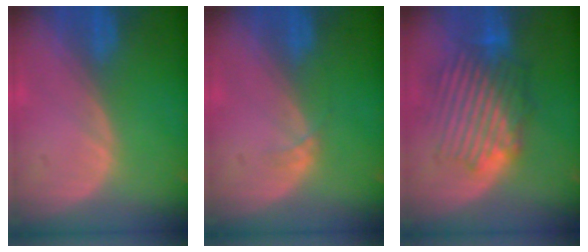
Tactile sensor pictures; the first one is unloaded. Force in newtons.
{"total": 0.9, "press": 0.9, "slide": 0.1}
{"total": 8.9, "press": 8.6, "slide": 2.3}